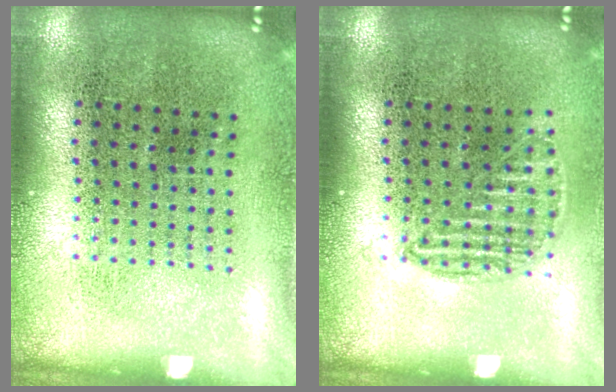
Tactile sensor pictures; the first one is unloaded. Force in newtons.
{"total": 1.1, "press": 1.0, "slide": 0.4}